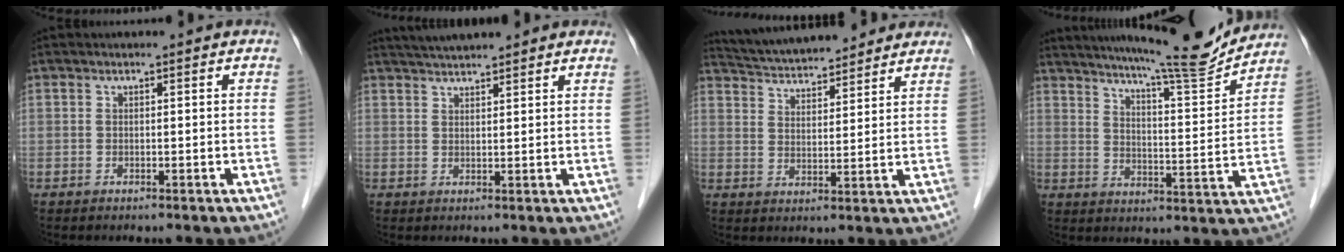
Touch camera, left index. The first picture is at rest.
{"total": 7.3, "force": [6.5, 0.8, 3.1], "torque": [-0.050, 0.035, 0.095]}
{"total": 15.4, "force": [14.2, 2.8, 5.4], "torque": [-0.088, 0.034, 0.216]}
{"total": 15.7, "force": [14.5, -0.3, 6.2], "torque": [-0.100, -0.024, 0.203]}